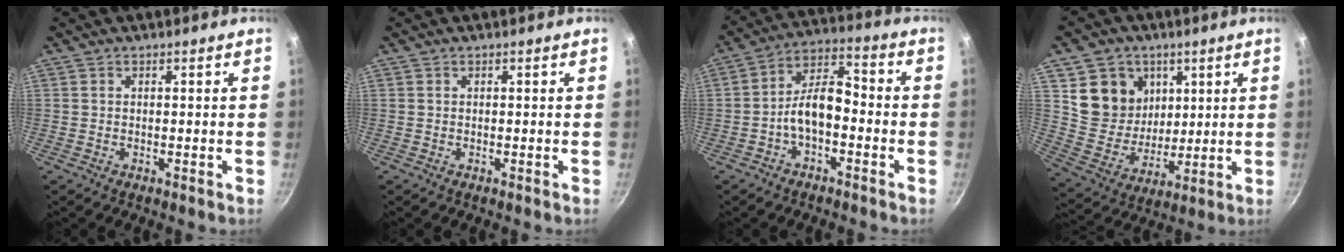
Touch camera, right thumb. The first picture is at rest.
{"total": 0.0}
{"total": 8.9, "force": [-3.0, 4.7, 6.9], "torque": [-0.106, 0.052, -0.061]}
{"total": 13.1, "force": [5.0, 11.3, 4.3], "torque": [-0.030, -0.033, 0.100]}